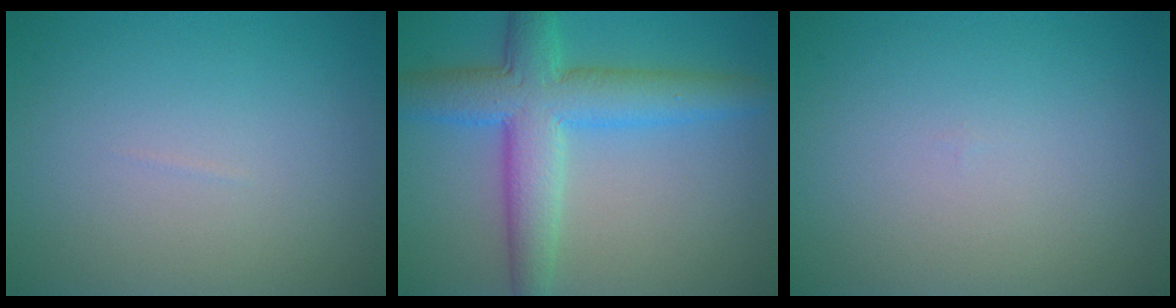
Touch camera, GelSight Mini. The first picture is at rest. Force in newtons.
{"total": 7.2, "press": 7.2, "slide": 0.3}
{"total": 0.0}